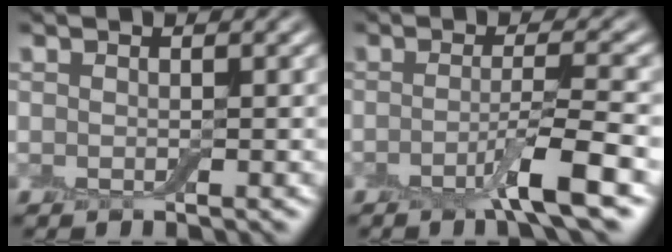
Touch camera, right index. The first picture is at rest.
{"total": 4.5, "force": [-2.0, 0.4, 4.0], "torque": [-0.063, 0.002, -0.050]}